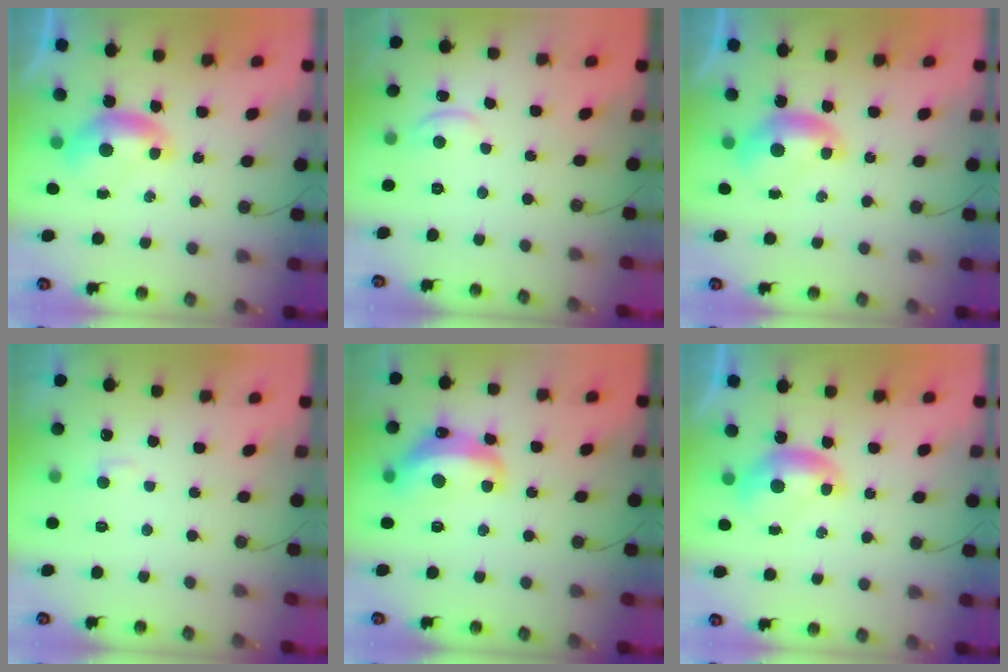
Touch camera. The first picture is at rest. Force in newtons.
{"total": 1.2, "press": 1.0, "slide": 0.6}
{"total": 0.0}
{"total": 2.8, "press": 2.7, "slide": 0.4}
{"total": 8.4, "press": 8.4, "slide": 0.8}
{"total": 0.0}